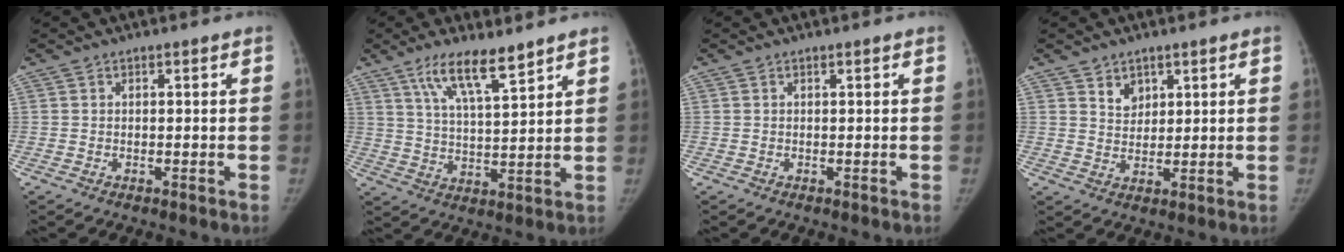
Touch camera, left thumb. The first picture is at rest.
{"total": 9.7, "force": [6.7, 2.0, 6.7], "torque": [-0.114, -0.036, 0.127]}
{"total": 0.0}
{"total": 3.6, "force": [2.3, 2.5, 1.2], "torque": [0.001, -0.019, 0.044]}